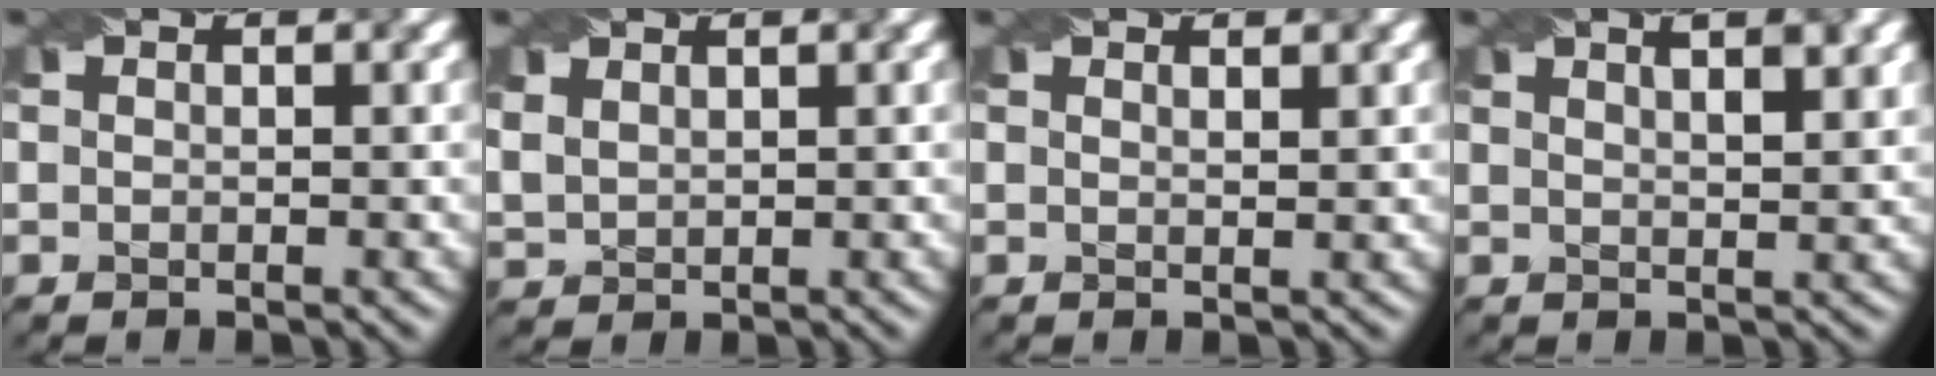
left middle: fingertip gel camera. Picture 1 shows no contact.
{"total": 2.3, "force": [1.6, 1.3, 1.0], "torque": [-0.029, 0.000, 0.038]}
{"total": 1.6, "force": [1.1, 0.5, 1.1], "torque": [-0.009, 0.003, 0.006]}
{"total": 4.2, "force": [2.6, 1.5, 2.9], "torque": [-0.015, 0.016, 0.015]}